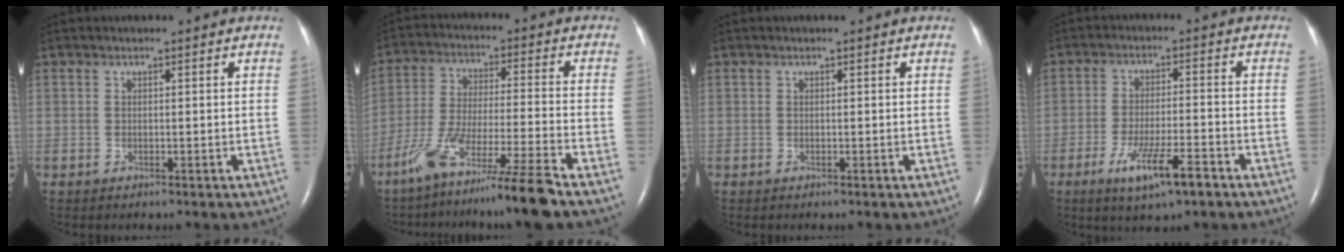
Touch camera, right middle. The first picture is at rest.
{"total": 12.5, "force": [-9.3, -1.7, 8.2], "torque": [-0.152, -0.033, -0.167]}
{"total": 0.0}
{"total": 8.3, "force": [-4.8, 1.1, 6.6], "torque": [-0.124, -0.013, -0.078]}